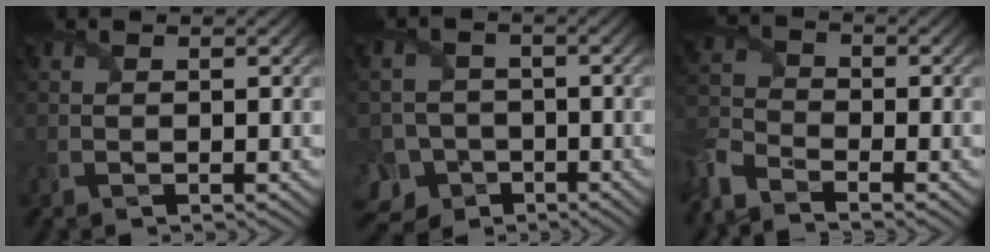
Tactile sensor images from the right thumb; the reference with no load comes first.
{"total": 9.0, "force": [-5.0, 7.1, 2.3], "torque": [-0.055, -0.032, -0.094]}
{"total": 6.0, "force": [-4.8, 2.4, 2.6], "torque": [-0.072, -0.015, -0.116]}